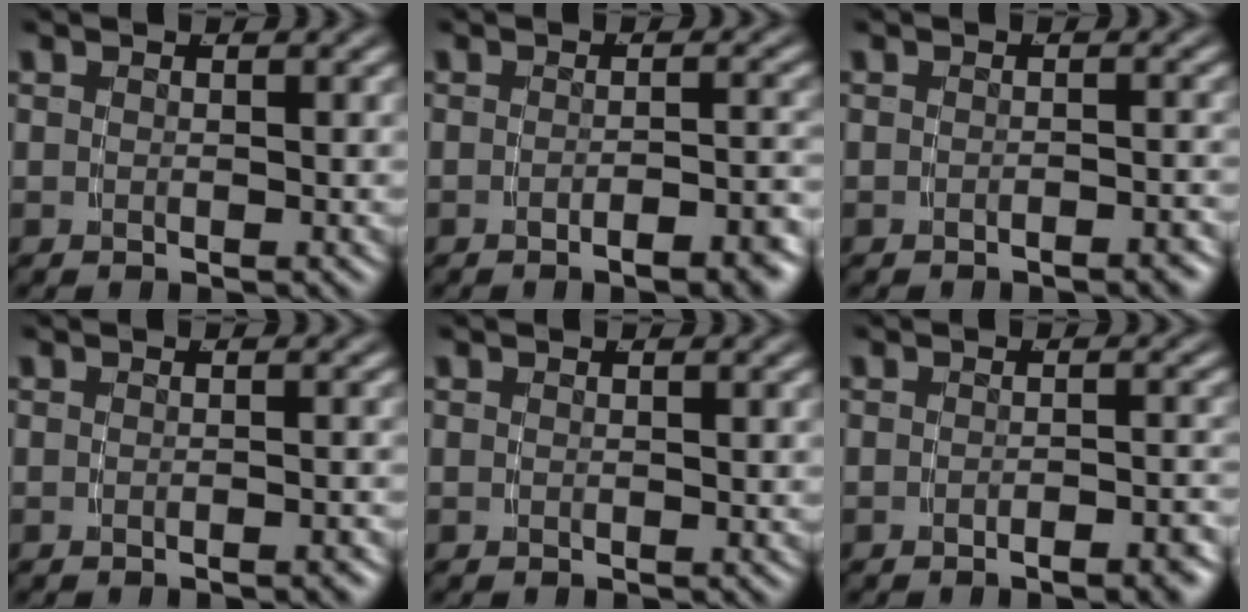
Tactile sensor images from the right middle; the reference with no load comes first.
{"total": 3.5, "force": [-2.7, 0.2, 2.2], "torque": [-0.021, 0.004, -0.046]}
{"total": 1.5, "force": [-1.4, -0.2, 0.5], "torque": [-0.004, 0.006, -0.024]}
{"total": 0.9, "force": [-0.8, -0.1, 0.5], "torque": [-0.006, 0.007, -0.016]}
{"total": 0.0}
{"total": 2.5, "force": [-2.0, -0.1, 1.4], "torque": [-0.013, 0.007, -0.037]}